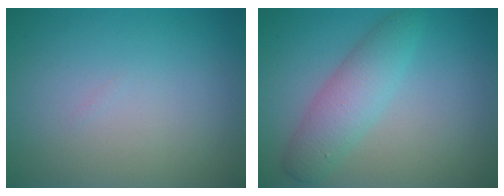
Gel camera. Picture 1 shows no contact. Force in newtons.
{"total": 3.7, "press": 3.7, "slide": 0.0}